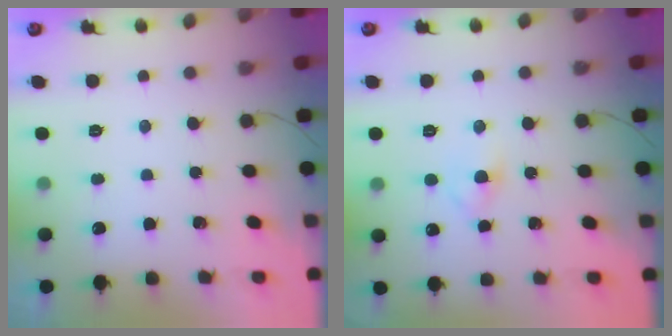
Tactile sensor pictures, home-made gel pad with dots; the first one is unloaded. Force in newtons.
{"total": 2.8, "press": 2.7, "slide": 0.8}